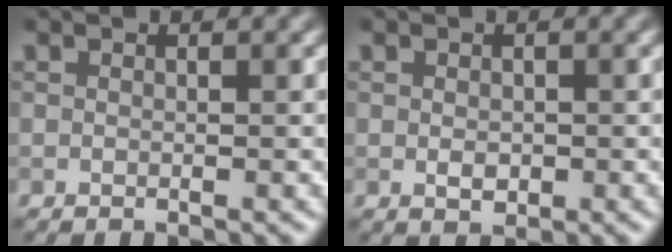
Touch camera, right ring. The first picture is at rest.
{"total": 1.3, "force": [-0.2, 0.9, 0.9], "torque": [-0.014, -0.003, -0.001]}